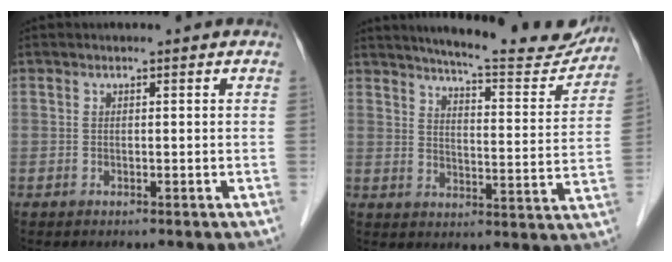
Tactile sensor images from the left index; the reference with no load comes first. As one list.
[{"total": 17.2, "force": [16.0, 1.8, 6.0], "torque": [-0.082, -0.047, 0.199]}]